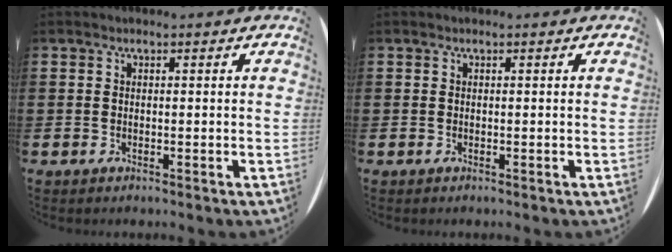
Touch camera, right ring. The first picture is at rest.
{"total": 0.0}